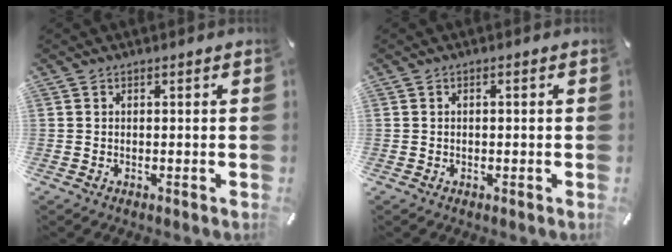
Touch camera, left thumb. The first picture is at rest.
{"total": 0.7, "force": [-0.2, 0.3, 0.6], "torque": [-0.011, 0.000, -0.004]}